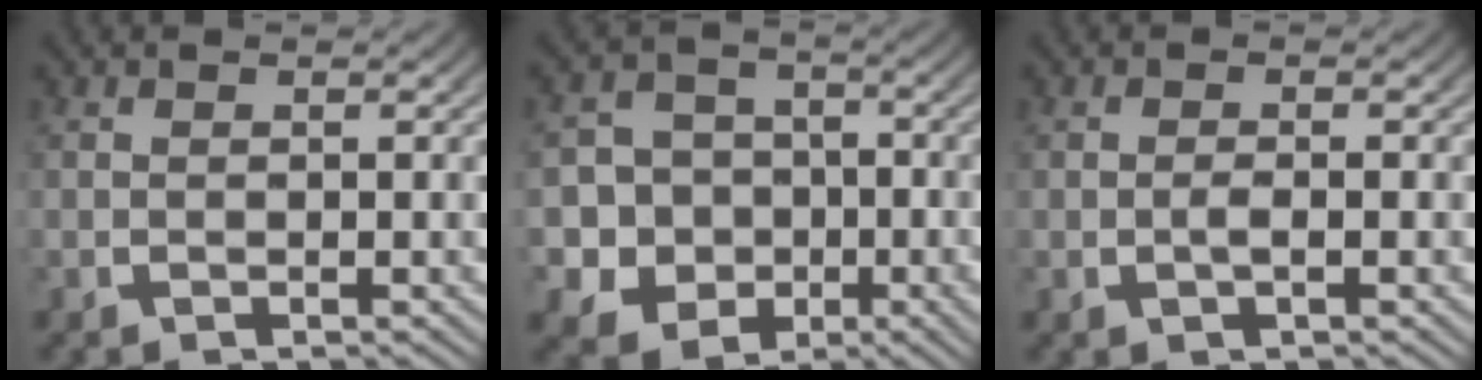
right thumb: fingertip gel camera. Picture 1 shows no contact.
{"total": 12.8, "force": [-4.3, 11.1, 4.7], "torque": [-0.093, -0.050, -0.067]}
{"total": 1.1, "force": [-0.2, 0.5, 1.0], "torque": [-0.020, 0.001, -0.001]}